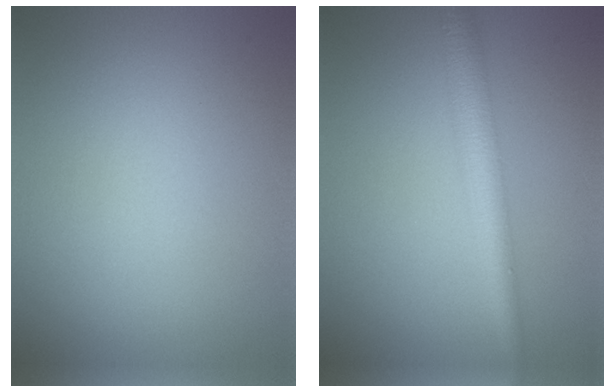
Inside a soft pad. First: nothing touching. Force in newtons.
{"total": 4.0, "press": 4.0, "slide": 0.2}